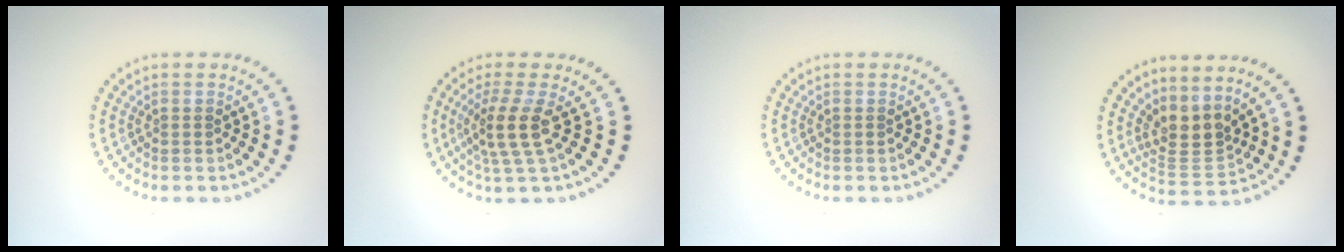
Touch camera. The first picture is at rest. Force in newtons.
{"total": 3.5, "press": 2.7, "slide": 2.2}
{"total": 0.0}
{"total": 3.2, "press": 2.3, "slide": 2.1}